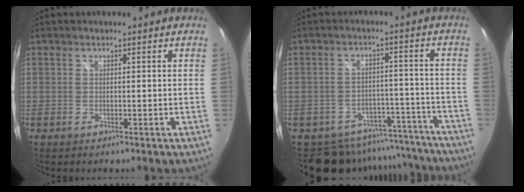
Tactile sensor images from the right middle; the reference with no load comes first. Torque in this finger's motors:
{"motor_torque": [0.67, -1.28, 0.08, -0.01]}